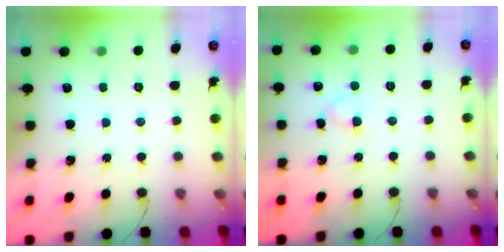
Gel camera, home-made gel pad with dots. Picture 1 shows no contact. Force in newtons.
{"total": 2.7, "press": 2.5, "slide": 1.1}